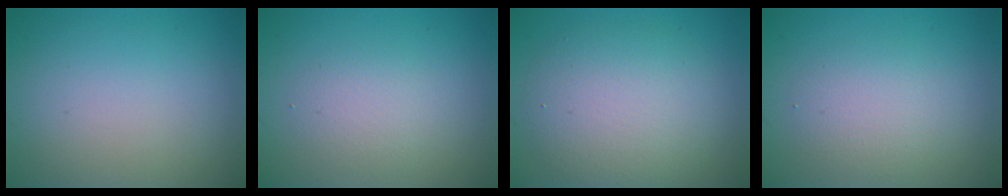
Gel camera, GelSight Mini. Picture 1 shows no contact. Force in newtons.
{"total": 2.2, "press": 2.2, "slide": 0.1}
{"total": 6.3, "press": 6.3, "slide": 0.3}
{"total": 2.8, "press": 2.8, "slide": 0.2}